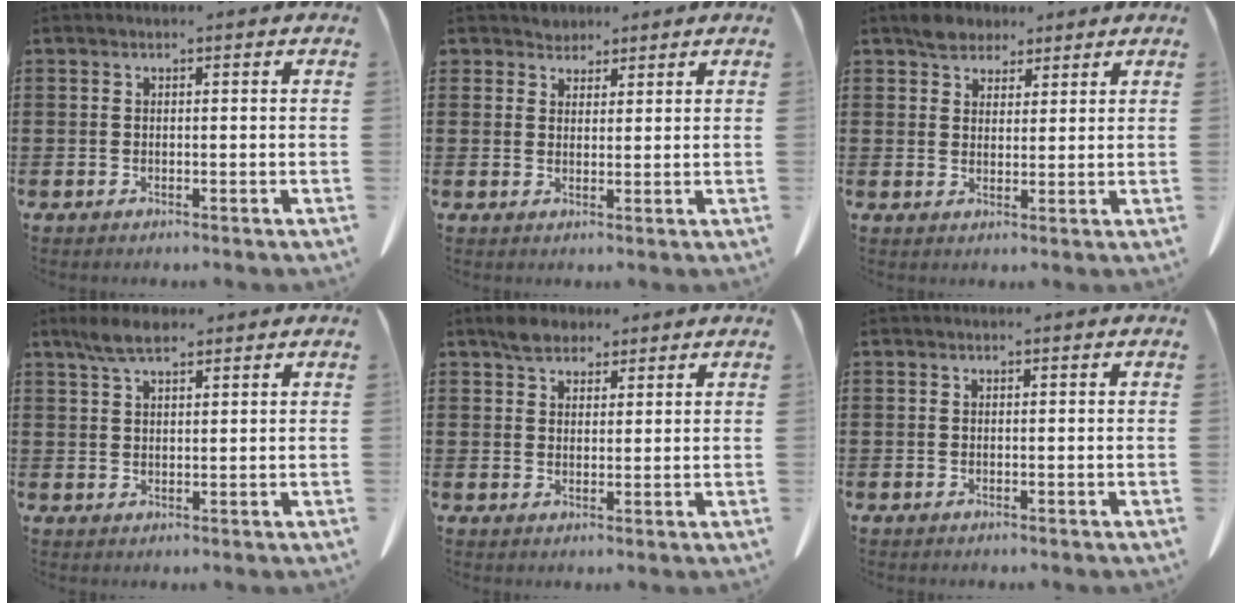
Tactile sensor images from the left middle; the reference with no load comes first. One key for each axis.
{"total": 2.6, "fx": 2.3, "fy": 1.2, "fz": 0.0, "tx": -0.008, "ty": 0.003, "tz": 0.046}
{"total": 3.8, "fx": 3.1, "fy": 2.1, "fz": 0.7, "tx": -0.016, "ty": 0.006, "tz": 0.058}
{"total": 4.6, "fx": 3.3, "fy": 1.4, "fz": 3.0, "tx": -0.066, "ty": 0.002, "tz": 0.062}
{"total": 3.7, "fx": 3.0, "fy": 1.9, "fz": 1.1, "tx": -0.022, "ty": 0.006, "tz": 0.056}
{"total": 0.0}